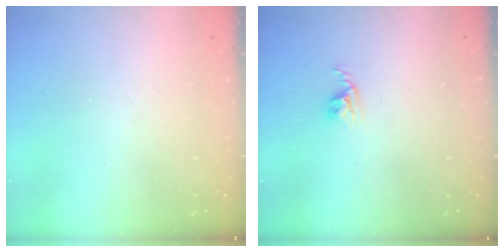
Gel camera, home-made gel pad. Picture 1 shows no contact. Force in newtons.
{"total": 2.8, "press": 2.7, "slide": 0.4}